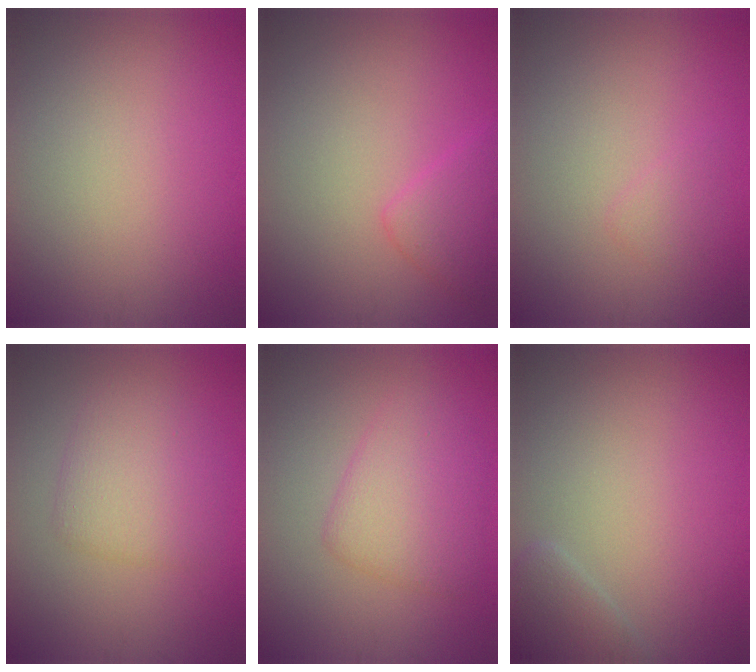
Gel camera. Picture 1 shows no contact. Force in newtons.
{"total": 2.3, "press": 2.3, "slide": 0.1}
{"total": 0.9, "press": 0.9, "slide": 0.0}
{"total": 3.6, "press": 3.6, "slide": 0.2}
{"total": 4.2, "press": 4.2, "slide": 0.1}
{"total": 2.0, "press": 2.0, "slide": 0.2}